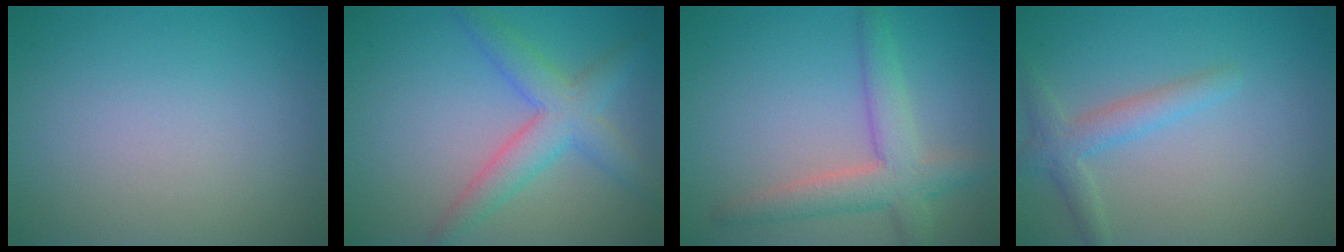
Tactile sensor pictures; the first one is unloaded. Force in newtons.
{"total": 4.6, "press": 4.6, "slide": 0.2}
{"total": 4.5, "press": 4.5, "slide": 0.3}
{"total": 2.5, "press": 2.5, "slide": 0.1}